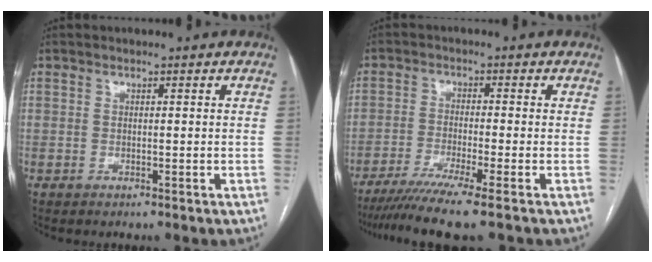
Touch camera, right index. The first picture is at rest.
{"total": 9.0, "force": [-6.8, -1.5, 5.7], "torque": [-0.085, -0.026, -0.112]}